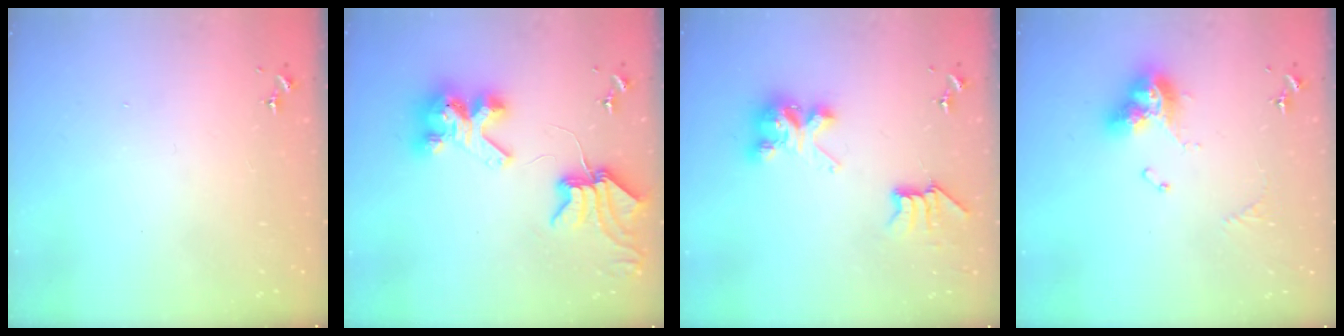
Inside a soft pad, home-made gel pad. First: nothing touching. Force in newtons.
{"total": 11.2, "press": 11.1, "slide": 1.4}
{"total": 8.0, "press": 8.0, "slide": 0.1}
{"total": 12.6, "press": 12.6, "slide": 1.1}